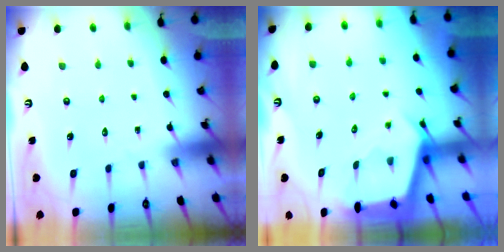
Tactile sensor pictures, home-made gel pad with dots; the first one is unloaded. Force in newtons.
{"total": 2.8, "press": 2.8, "slide": 0.2}